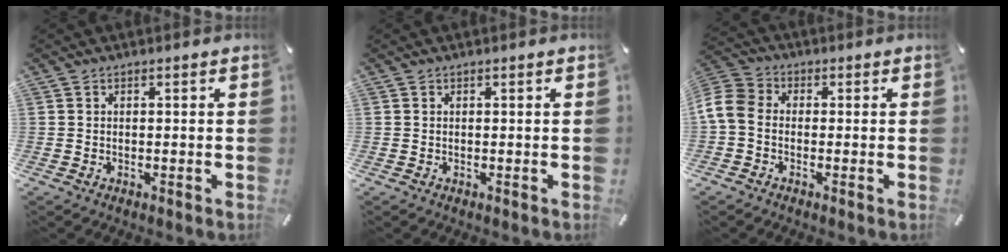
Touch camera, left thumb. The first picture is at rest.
{"total": 0.0}
{"total": 6.0, "force": [-1.4, 4.4, 3.9], "torque": [-0.095, 0.008, -0.026]}